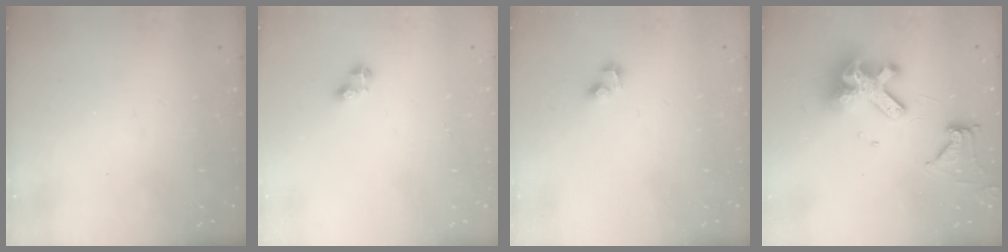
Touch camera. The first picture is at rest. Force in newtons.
{"total": 2.8, "press": 2.8, "slide": 0.4}
{"total": 2.7, "press": 2.4, "slide": 1.1}
{"total": 14.7, "press": 14.5, "slide": 1.8}